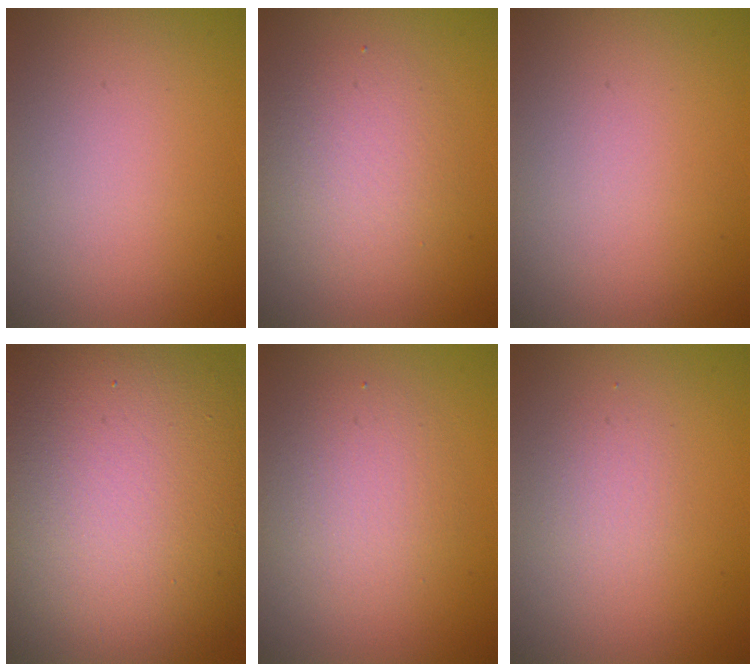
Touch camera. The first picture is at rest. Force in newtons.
{"total": 3.2, "press": 3.2, "slide": 0.1}
{"total": 0.0}
{"total": 18.1, "press": 18.1, "slide": 1.5}
{"total": 3.2, "press": 3.2, "slide": 0.3}
{"total": 1.4, "press": 1.4, "slide": 0.1}